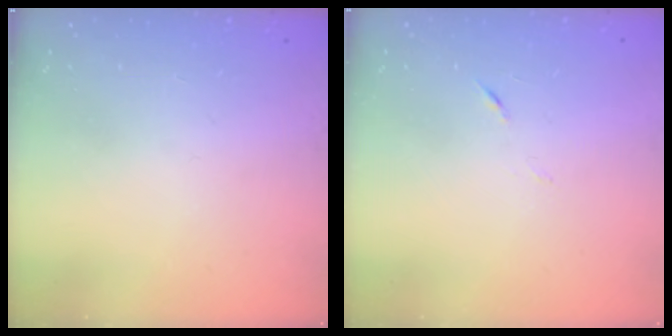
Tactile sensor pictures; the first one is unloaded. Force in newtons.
{"total": 4.0, "press": 3.9, "slide": 0.8}